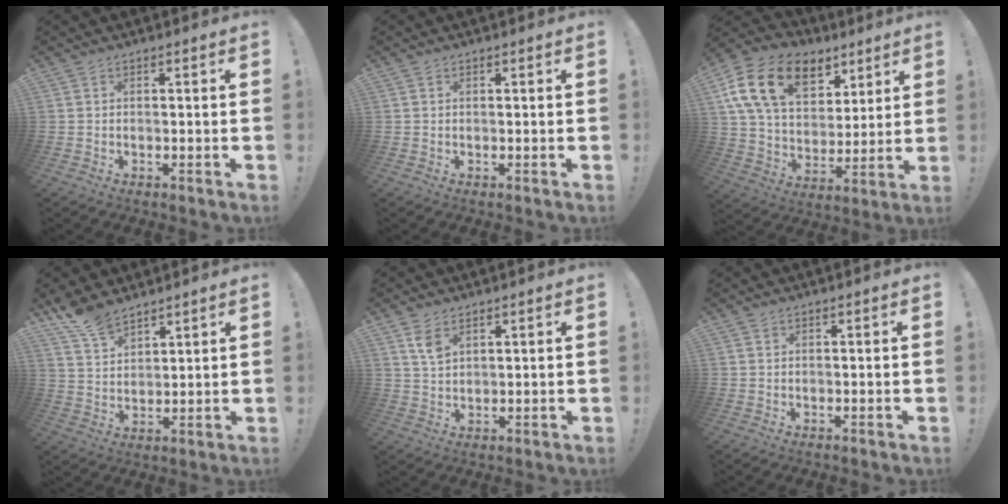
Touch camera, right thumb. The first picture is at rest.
{"total": 0.0}
{"total": 20.4, "force": [9.5, 13.6, 11.8], "torque": [-0.208, -0.034, 0.178]}
{"total": 8.7, "force": [7.3, 3.4, 3.2], "torque": [-0.068, -0.044, 0.140]}
{"total": 4.8, "force": [2.7, 2.5, 3.2], "torque": [-0.047, -0.015, 0.047]}
{"total": 0.0}